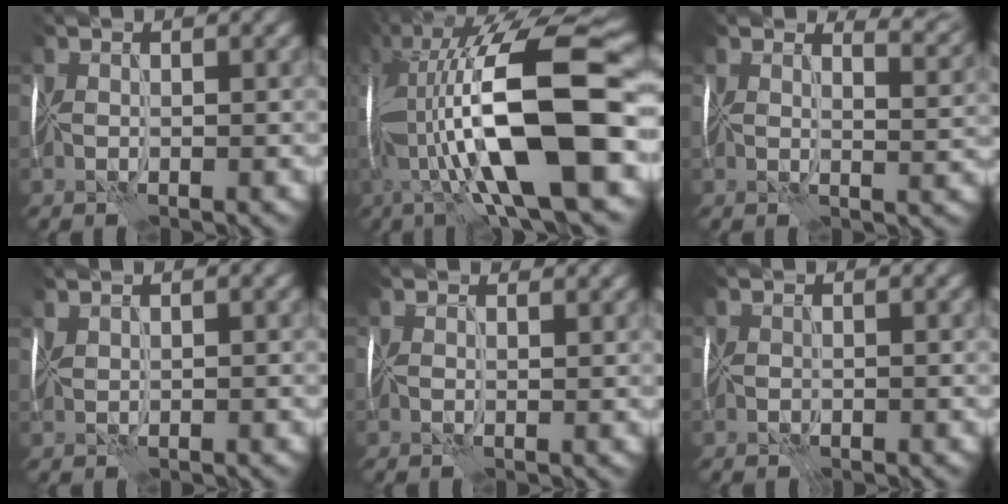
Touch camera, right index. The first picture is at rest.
{"total": 16.2, "force": [-1.2, 5.3, 15.3], "torque": [-0.294, 0.058, -0.009]}
{"total": 6.6, "force": [5.0, 2.7, 3.3], "torque": [-0.021, 0.035, 0.048]}
{"total": 1.3, "force": [1.2, 0.3, 0.3], "torque": [-0.004, 0.013, 0.017]}
{"total": 2.5, "force": [2.1, 1.0, 0.8], "torque": [-0.006, 0.018, 0.014]}
{"total": 1.1, "force": [0.3, -0.1, -1.1], "torque": [0.014, 0.010, 0.007]}